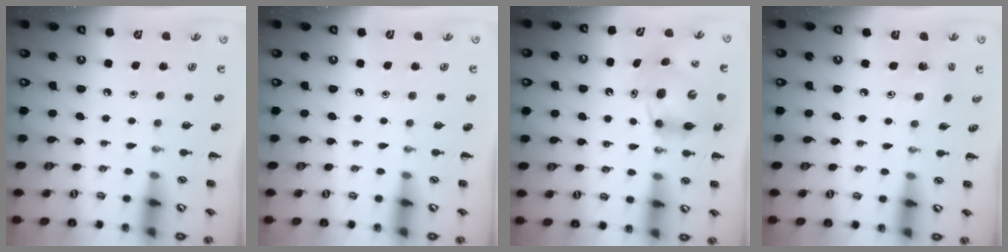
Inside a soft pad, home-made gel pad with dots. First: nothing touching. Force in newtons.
{"total": 0.0}
{"total": 8.4, "press": 8.4, "slide": 0.9}
{"total": 2.1, "press": 2.0, "slide": 0.7}